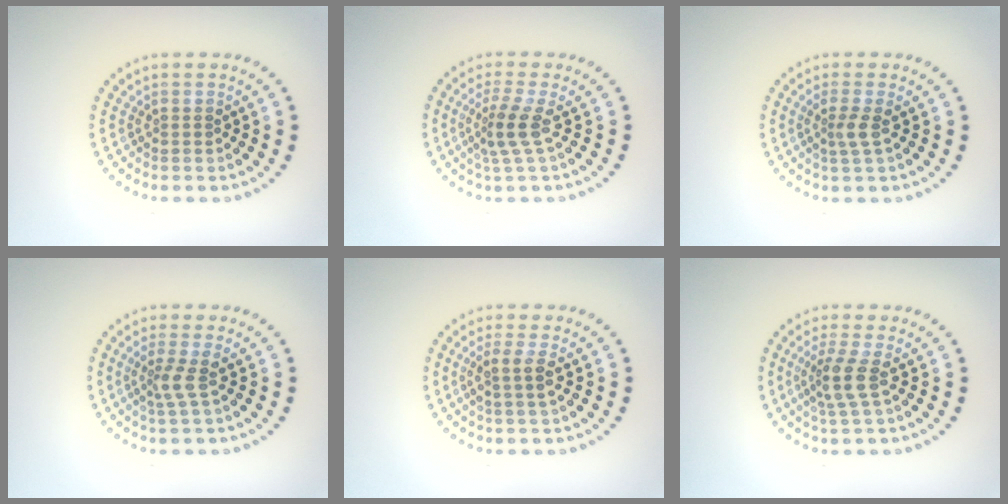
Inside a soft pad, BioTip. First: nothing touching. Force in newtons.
{"total": 2.7, "press": 1.9, "slide": 1.9}
{"total": 1.7, "press": 1.3, "slide": 1.2}
{"total": 2.0, "press": 1.4, "slide": 1.4}
{"total": 2.0, "press": 1.7, "slide": 1.0}
{"total": 2.6, "press": 2.1, "slide": 1.7}